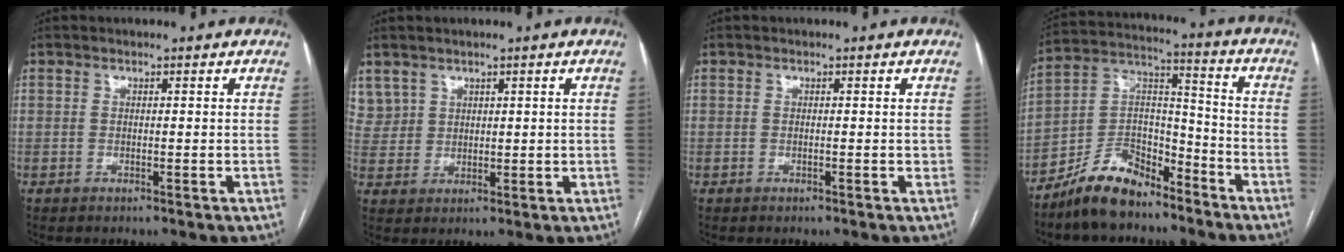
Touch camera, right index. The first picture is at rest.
{"total": 5.3, "force": [3.4, 4.0, 0.3], "torque": [-0.002, 0.010, 0.076]}
{"total": 0.6, "force": [0.0, 0.4, 0.5], "torque": [-0.007, 0.000, 0.000]}
{"total": 11.6, "force": [-9.2, 4.8, 5.2], "torque": [-0.097, 0.029, -0.172]}